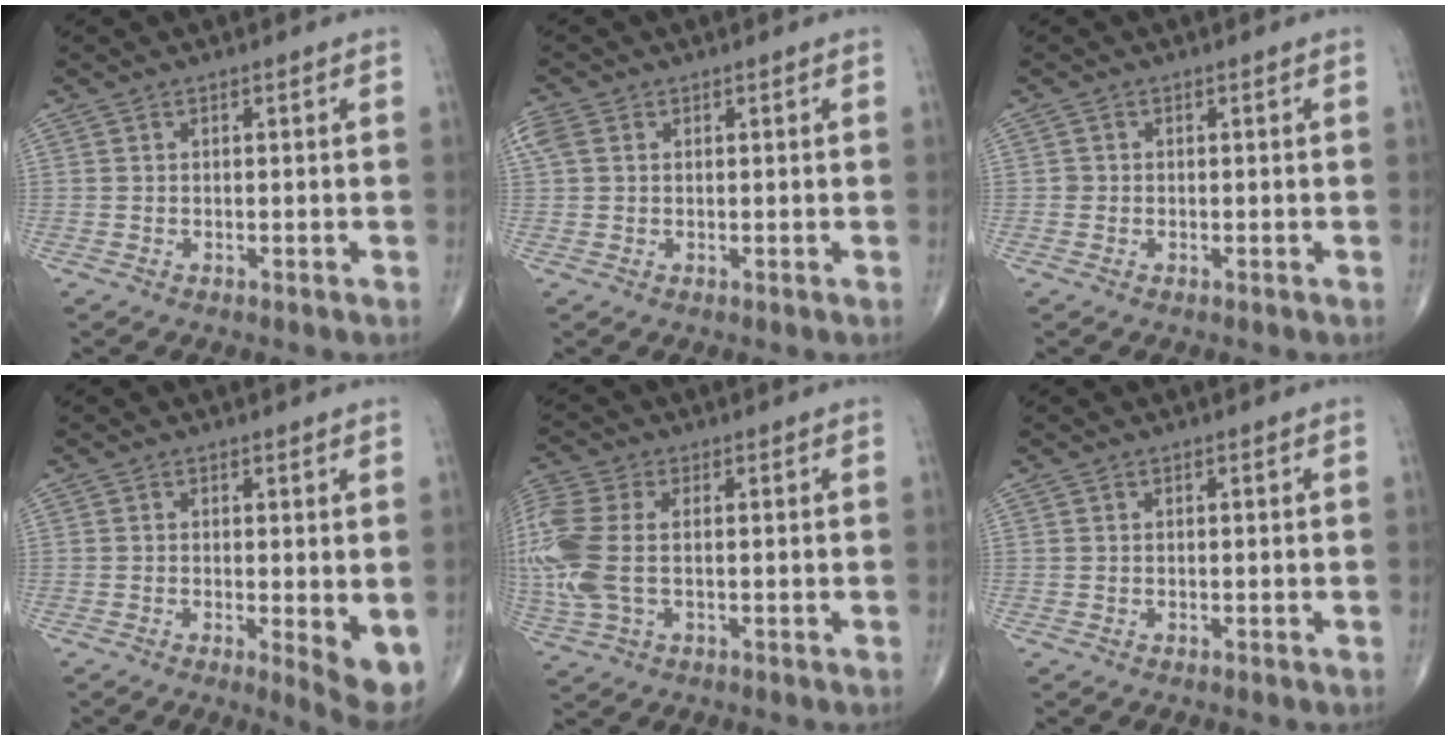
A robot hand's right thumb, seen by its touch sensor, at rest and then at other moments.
{"total": 3.3, "force": [1.0, 2.5, 1.9], "torque": [-0.060, 0.015, 0.022]}
{"total": 0.7, "force": [-0.1, 0.7, 0.1], "torque": [0.003, 0.004, -0.003]}
{"total": 5.3, "force": [-0.5, 1.3, 5.1], "torque": [-0.069, -0.015, -0.008]}
{"total": 12.5, "force": [0.1, 7.1, 10.2], "torque": [-0.283, 0.007, 0.005]}
{"total": 0.0}